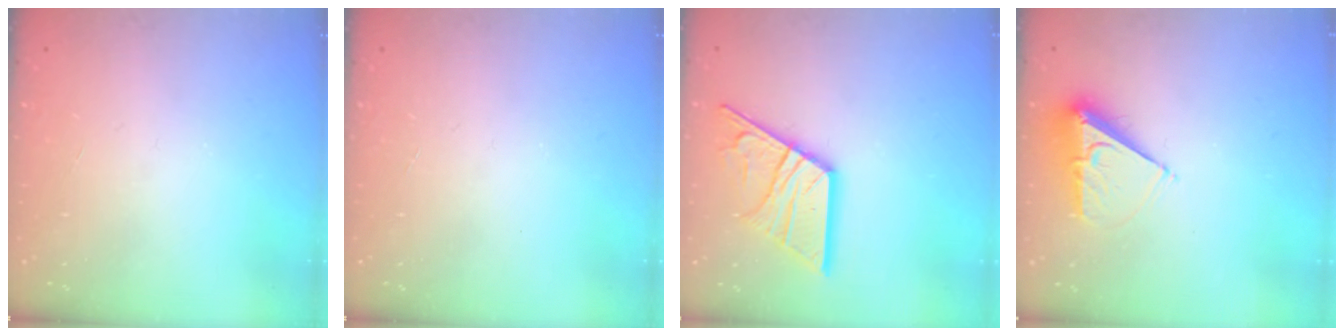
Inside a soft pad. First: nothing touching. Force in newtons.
{"total": 0.0}
{"total": 17.1, "press": 17.0, "slide": 1.9}
{"total": 7.0, "press": 7.0, "slide": 0.7}